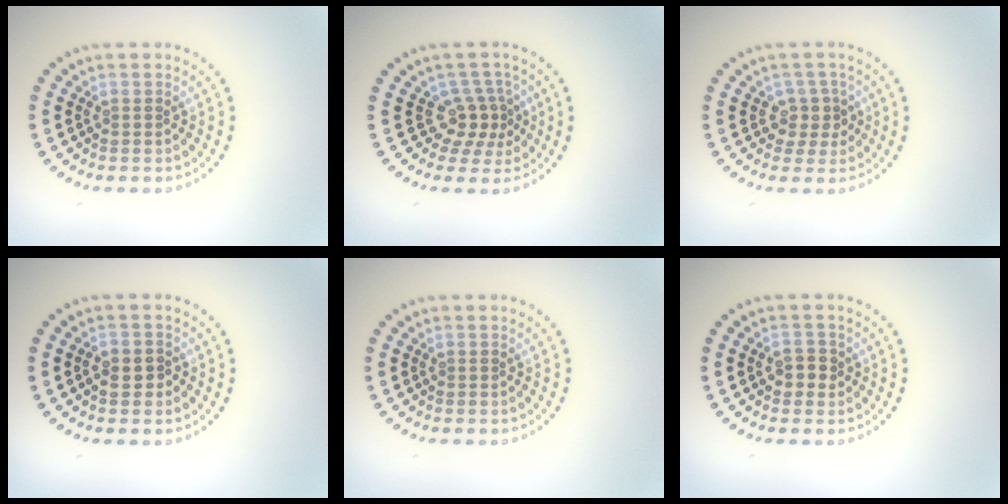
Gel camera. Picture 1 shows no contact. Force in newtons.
{"total": 2.9, "press": 2.1, "slide": 2.0}
{"total": 2.2, "press": 1.9, "slide": 1.1}
{"total": 1.4, "press": 1.4, "slide": 0.4}
{"total": 0.0}
{"total": 1.8, "press": 1.7, "slide": 0.6}